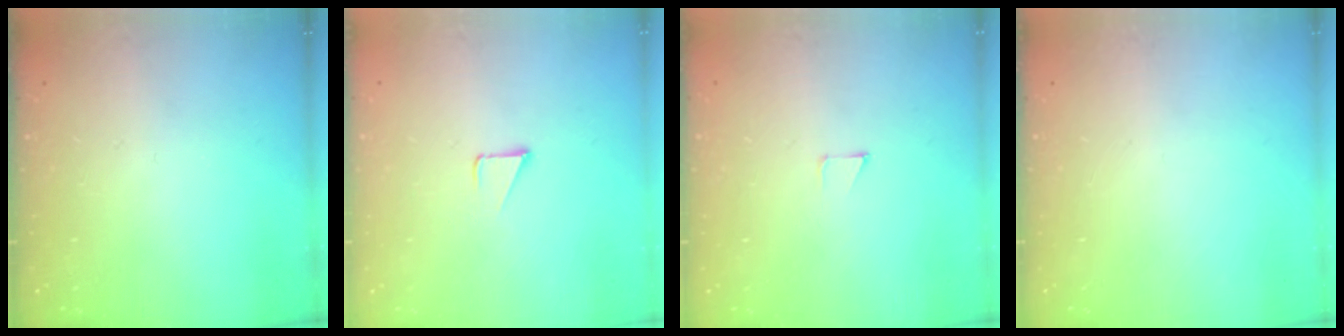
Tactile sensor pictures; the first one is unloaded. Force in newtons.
{"total": 1.5, "press": 1.5, "slide": 0.1}
{"total": 2.6, "press": 2.6, "slide": 0.2}
{"total": 0.0}